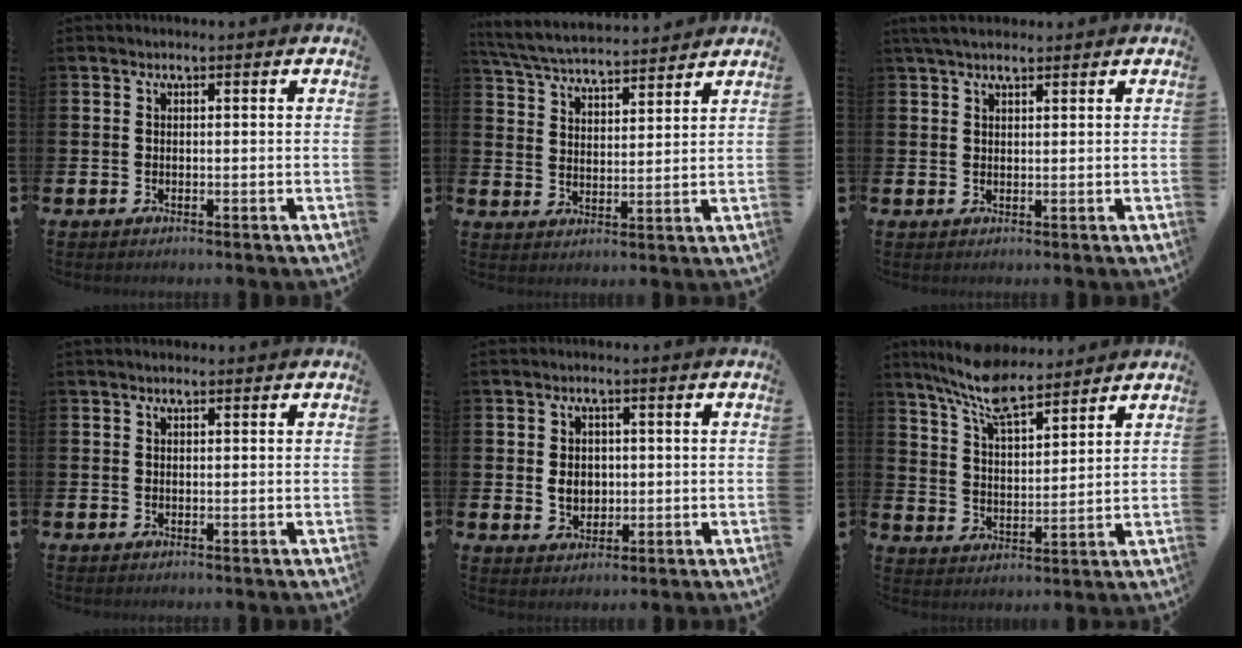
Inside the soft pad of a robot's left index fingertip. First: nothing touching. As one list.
[{"total": 5.7, "force": [5.6, 0.5, 0.9], "torque": [-0.039, -0.036, 0.098]}, {"total": 3.4, "force": [2.8, 1.2, 1.5], "torque": [-0.024, -0.006, 0.049]}, {"total": 0.9, "force": [0.7, 0.2, 0.4], "torque": [-0.003, 0.002, 0.012]}, {"total": 3.2, "force": [0.3, 2.7, 1.7], "torque": [-0.021, 0.003, -0.002]}, {"total": 8.7, "force": [7.7, 2.0, 3.5], "torque": [-0.088, -0.034, 0.139]}]